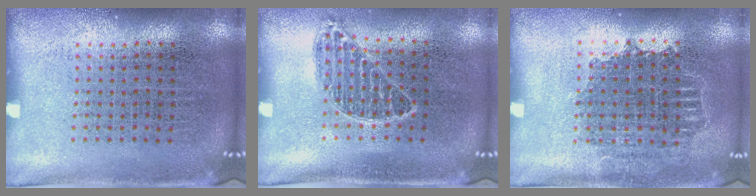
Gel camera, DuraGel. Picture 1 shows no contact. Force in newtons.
{"total": 0.8, "press": 0.7, "slide": 0.3}
{"total": 1.2, "press": 1.1, "slide": 0.5}